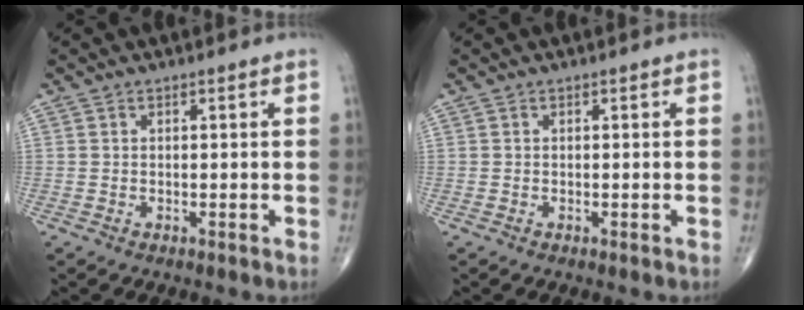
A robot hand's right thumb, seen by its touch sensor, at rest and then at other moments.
{"total": 0.0}